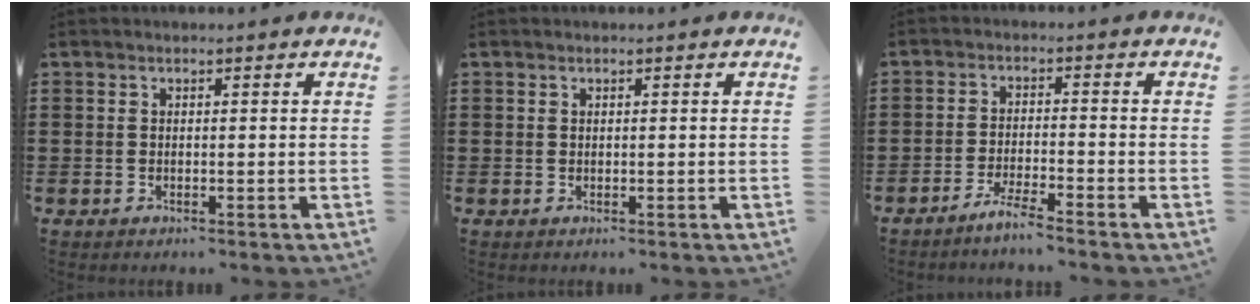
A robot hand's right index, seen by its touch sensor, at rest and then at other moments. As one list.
[{"total": 0.0}, {"total": 3.3, "force": [-3.1, -0.4, 1.3], "torque": [-0.030, -0.001, -0.061]}]